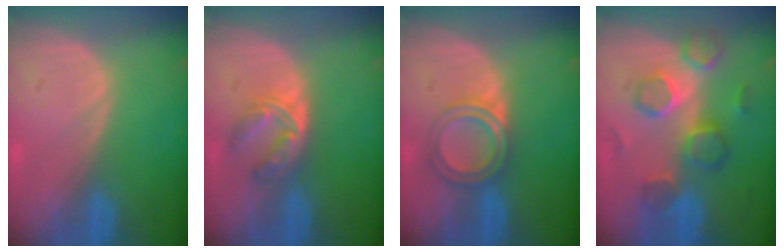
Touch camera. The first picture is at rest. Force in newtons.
{"total": 5.9, "press": 4.7, "slide": 3.6}
{"total": 4.7, "press": 4.7, "slide": 0.2}
{"total": 8.2, "press": 8.0, "slide": 1.8}